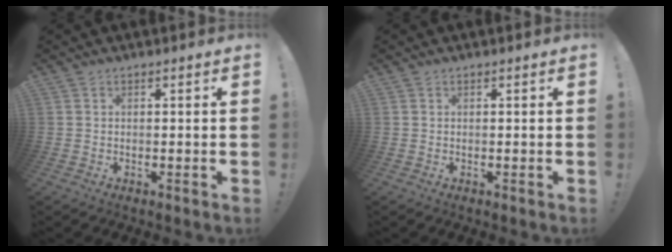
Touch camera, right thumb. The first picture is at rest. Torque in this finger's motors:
{"motor_torque": [-0.02, 0.06, -0.25, -0.04, 0.06]}